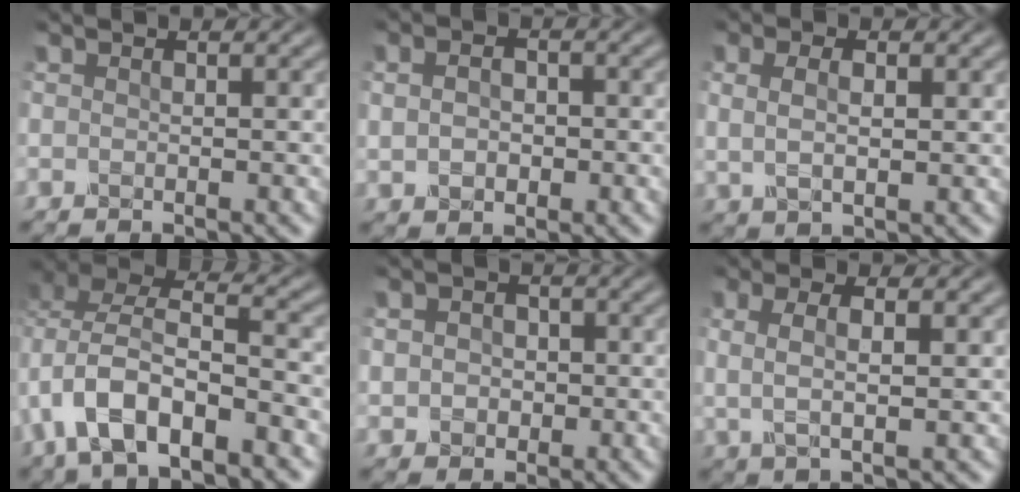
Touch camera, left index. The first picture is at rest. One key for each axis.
{"total": 3.2, "fx": 0.3, "fy": 2.3, "fz": 2.2, "tx": -0.042, "ty": 0.007, "tz": 0.006}
{"total": 3.1, "fx": 0.9, "fy": 1.7, "fz": 2.4, "tx": -0.047, "ty": -0.006, "tz": 0.022}
{"total": 8.7, "fx": -2.9, "fy": 4.6, "fz": 6.8, "tx": -0.129, "ty": 0.010, "tz": -0.057}
{"total": 2.7, "fx": 0.0, "fy": 2.3, "fz": 1.4, "tx": -0.022, "ty": 0.001, "tz": -0.006}
{"total": 3.3, "fx": 0.8, "fy": 1.0, "fz": 3.0, "tx": -0.062, "ty": 0.000, "tz": 0.016}